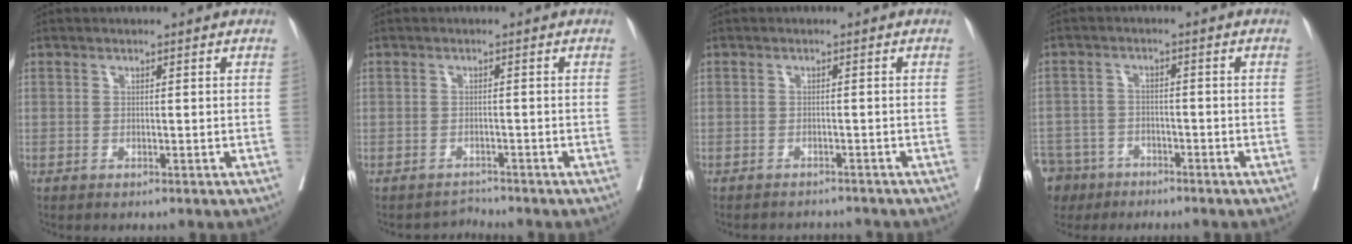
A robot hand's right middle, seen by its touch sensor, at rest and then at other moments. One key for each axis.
{"total": 1.8, "fx": -1.4, "fy": -0.1, "fz": -1.1, "tx": 0.022, "ty": -0.008, "tz": -0.023}
{"total": 4.0, "fx": -4.0, "fy": 0.7, "fz": 0.1, "tx": 0.006, "ty": -0.006, "tz": -0.053}
{"total": 10.5, "fx": -7.5, "fy": 6.9, "fz": 2.4, "tx": -0.080, "ty": -0.007, "tz": -0.126}